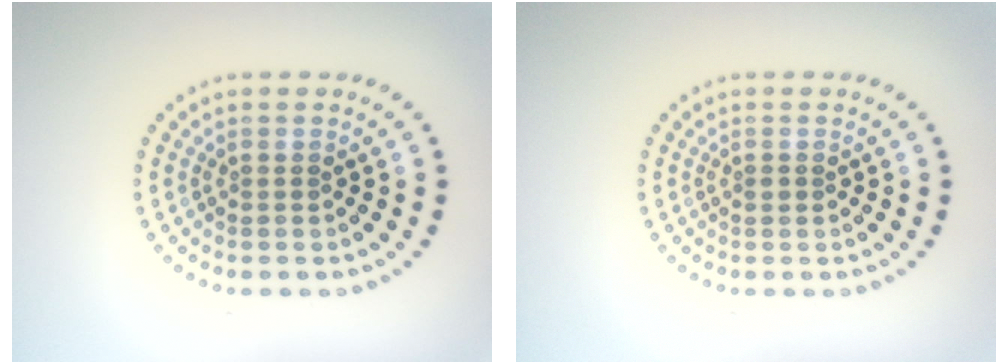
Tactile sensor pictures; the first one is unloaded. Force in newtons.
{"total": 0.6, "press": 0.6, "slide": 0.1}